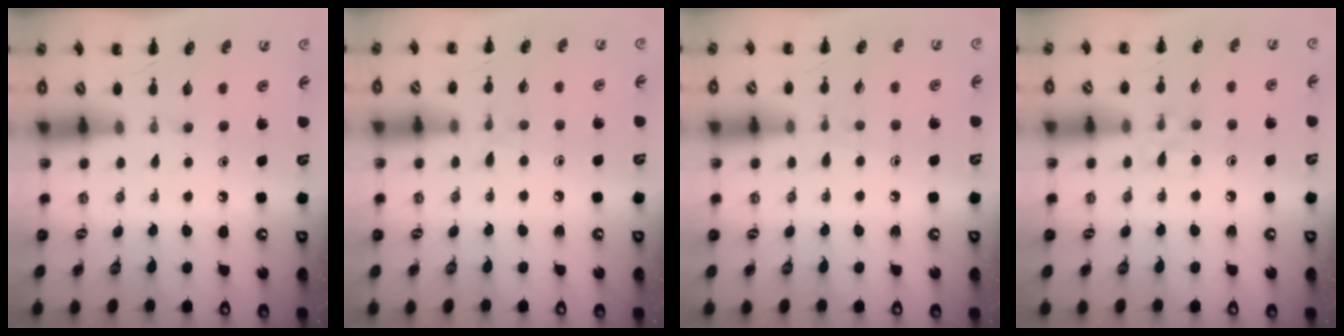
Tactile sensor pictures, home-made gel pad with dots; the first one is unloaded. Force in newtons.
{"total": 5.9, "press": 5.4, "slide": 2.3}
{"total": 5.2, "press": 4.8, "slide": 2.2}
{"total": 6.0, "press": 5.7, "slide": 1.9}